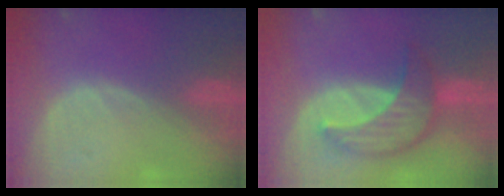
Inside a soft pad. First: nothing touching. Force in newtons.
{"total": 7.8, "press": 7.5, "slide": 2.2}